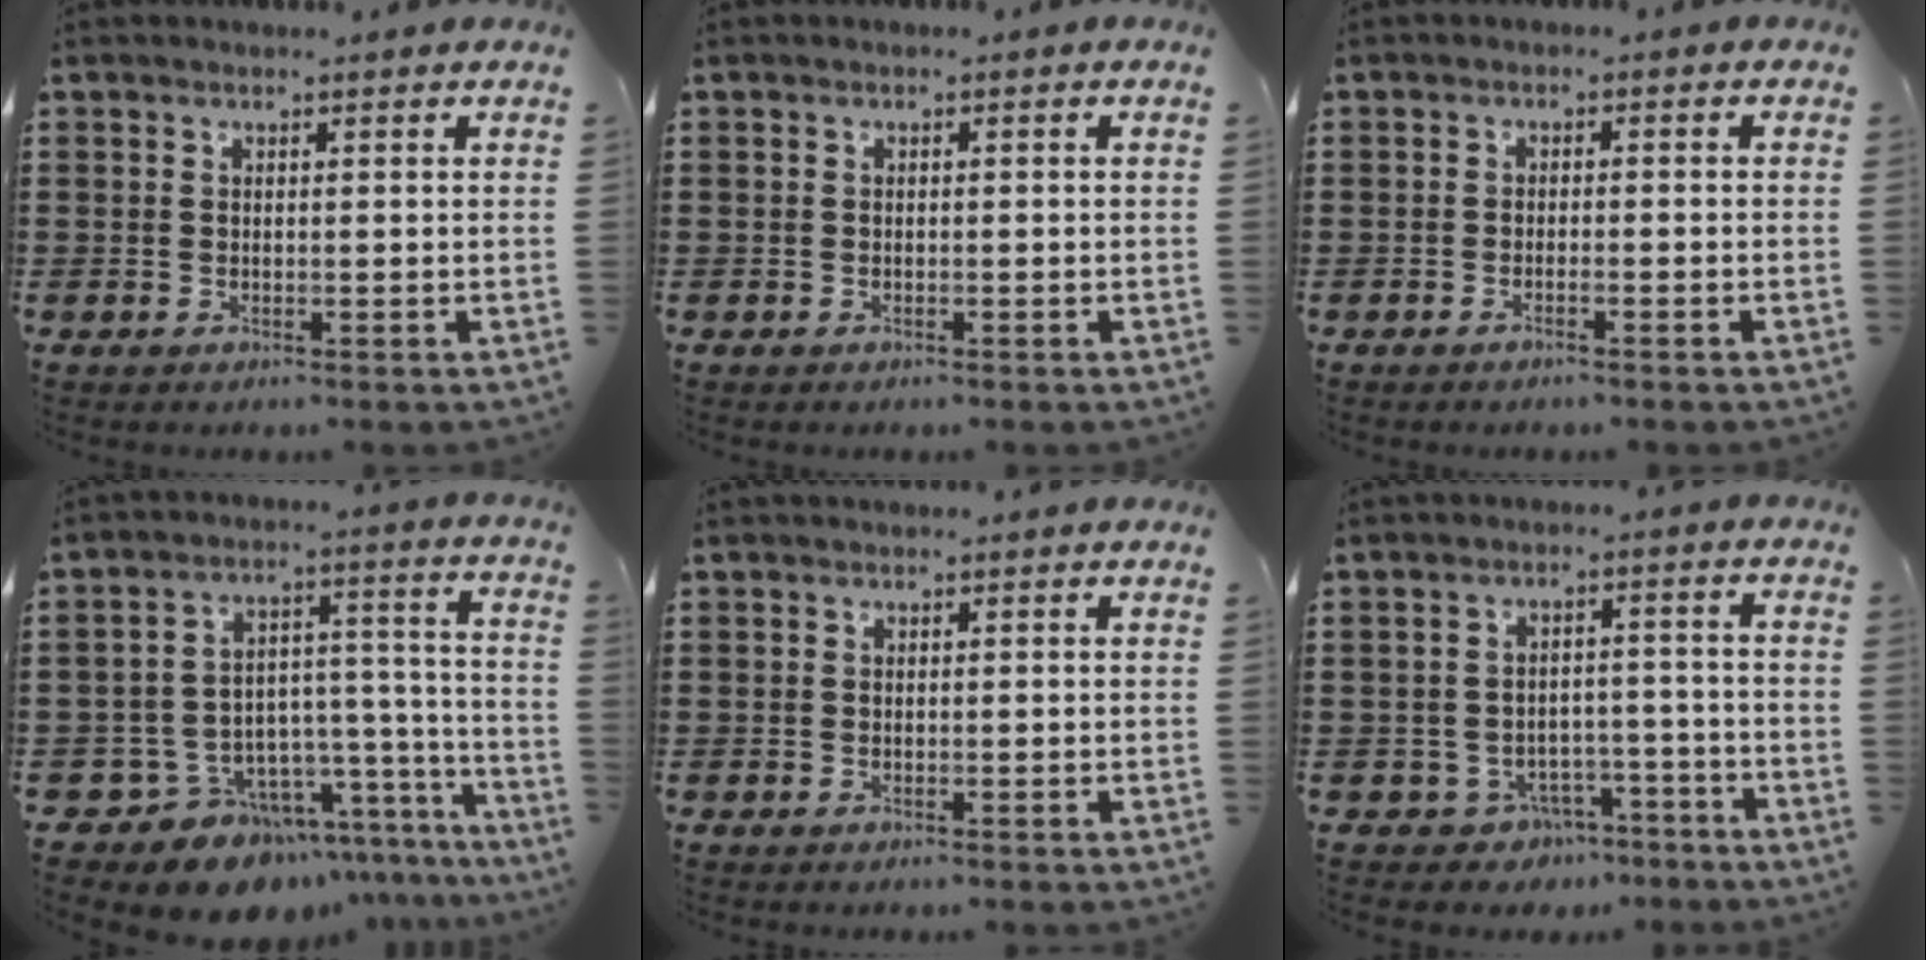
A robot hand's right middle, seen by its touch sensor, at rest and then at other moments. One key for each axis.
{"total": 0.0}
{"total": 1.0, "fx": -0.7, "fy": -0.1, "fz": 0.7, "tx": -0.012, "ty": -0.003, "tz": -0.013}
{"total": 9.4, "fx": -7.9, "fy": 4.9, "fz": 1.3, "tx": -0.030, "ty": 0.023, "tz": -0.142}
{"total": 0.0}
{"total": 3.4, "fx": -2.9, "fy": 1.7, "fz": 0.5, "tx": -0.019, "ty": 0.007, "tz": -0.060}